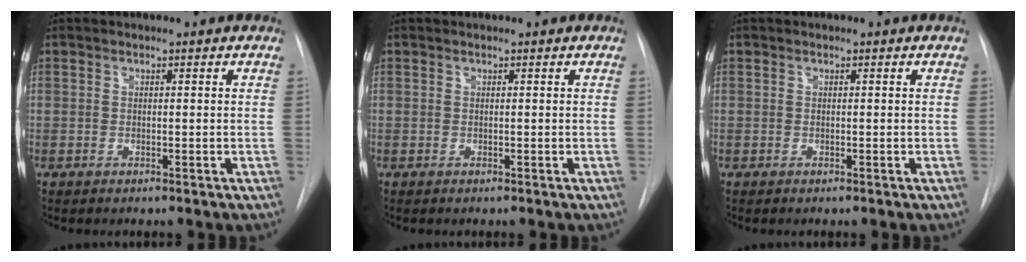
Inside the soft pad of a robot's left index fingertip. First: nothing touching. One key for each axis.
{"total": 0.0}
{"total": 0.0}